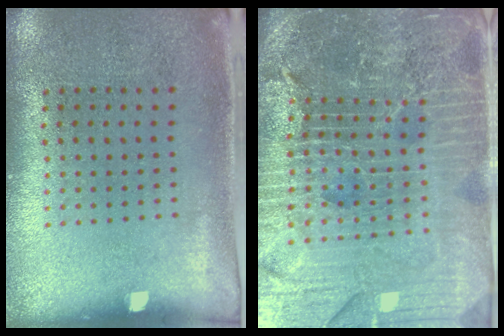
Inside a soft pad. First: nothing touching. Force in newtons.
{"total": 5.9, "press": 5.3, "slide": 2.8}